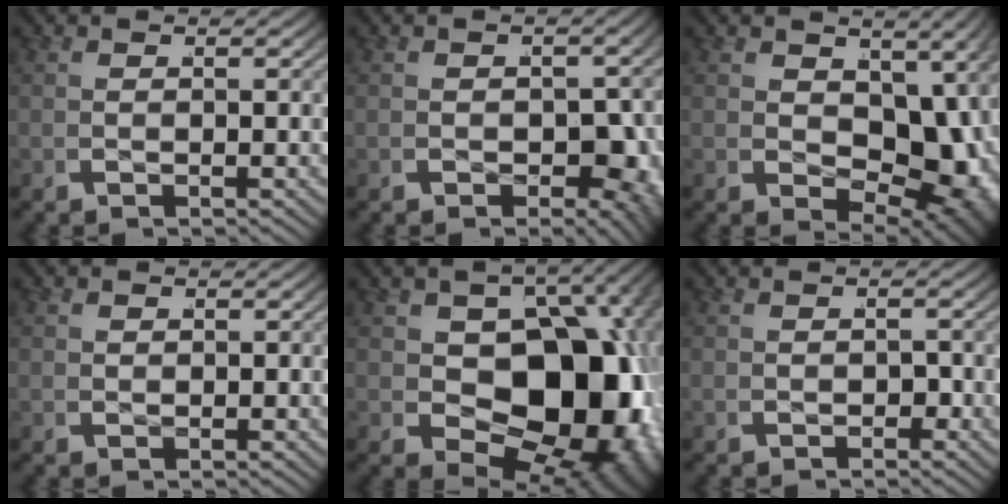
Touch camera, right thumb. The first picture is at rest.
{"total": 7.0, "force": [-1.1, 5.0, 4.8], "torque": [-0.065, -0.041, 0.006]}
{"total": 9.8, "force": [-0.3, 6.6, 7.3], "torque": [-0.127, -0.059, 0.032]}
{"total": 1.0, "force": [0.2, 0.9, 0.5], "torque": [-0.006, -0.001, 0.006]}
{"total": 20.7, "force": [-2.1, 13.2, 15.8], "torque": [-0.257, -0.081, 0.005]}
{"total": 0.7, "force": [-0.6, 0.3, 0.1], "torque": [-0.002, -0.003, -0.010]}